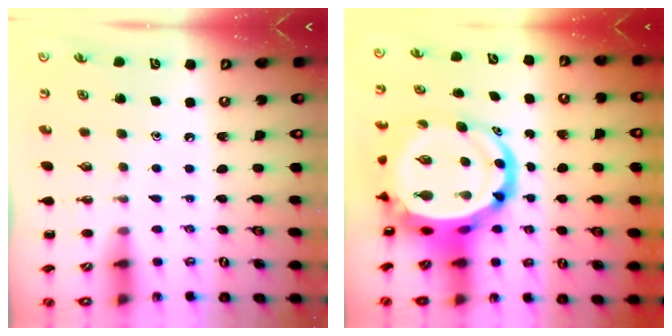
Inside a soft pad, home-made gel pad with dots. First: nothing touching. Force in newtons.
{"total": 14.2, "press": 13.7, "slide": 4.0}